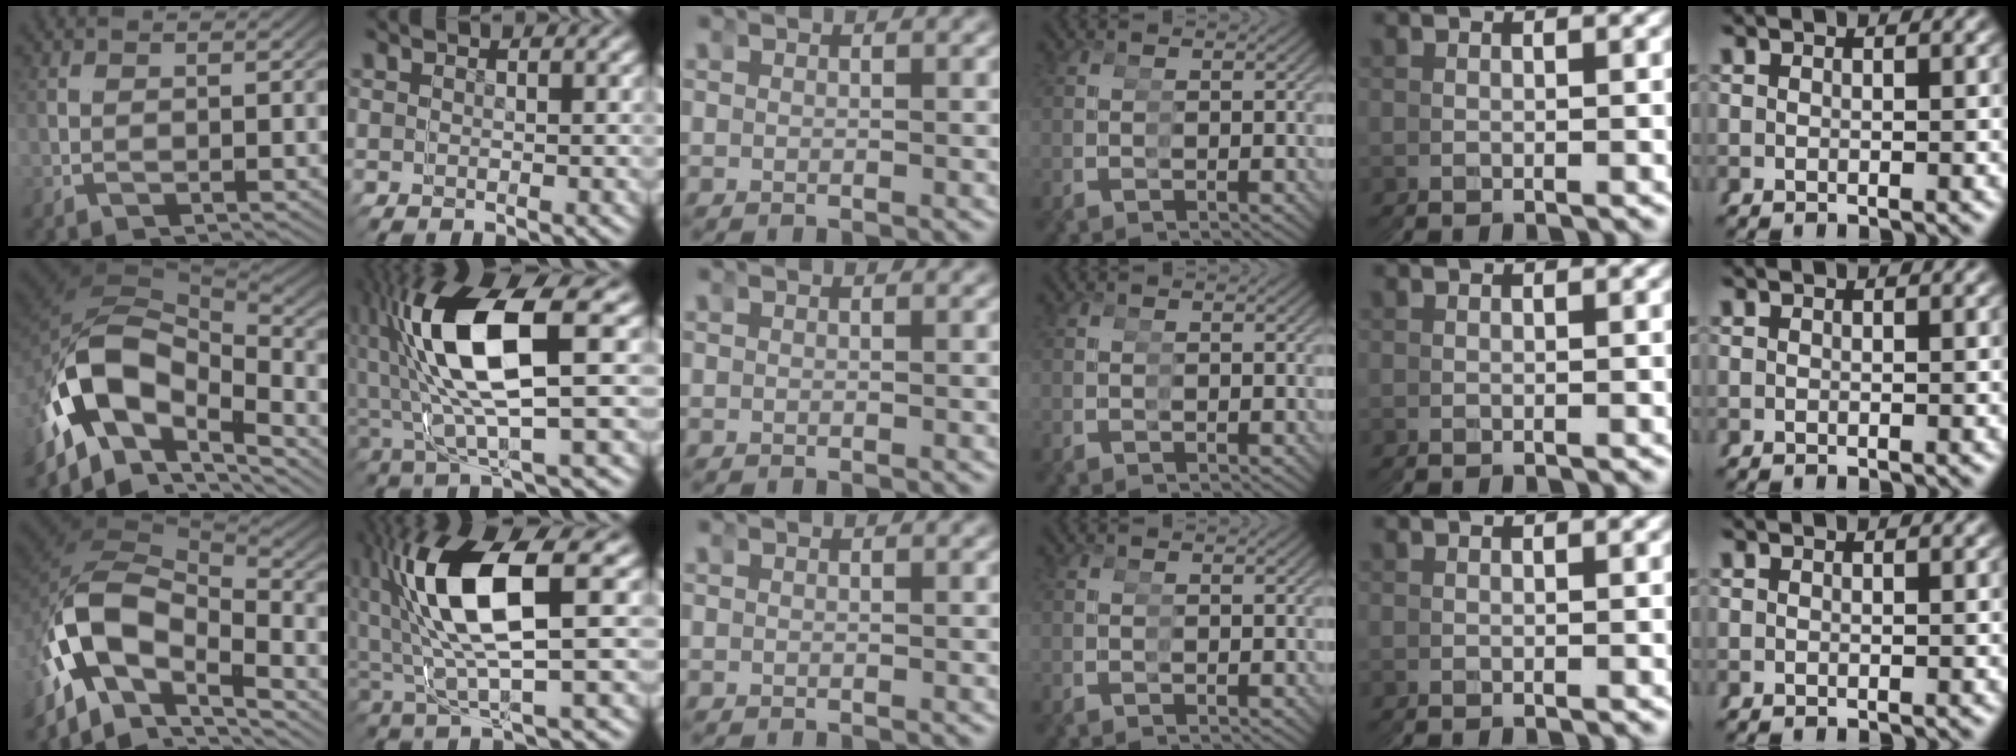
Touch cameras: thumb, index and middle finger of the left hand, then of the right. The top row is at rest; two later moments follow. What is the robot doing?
{"motion": "grasp_and_lifting", "object": "toy banana"}